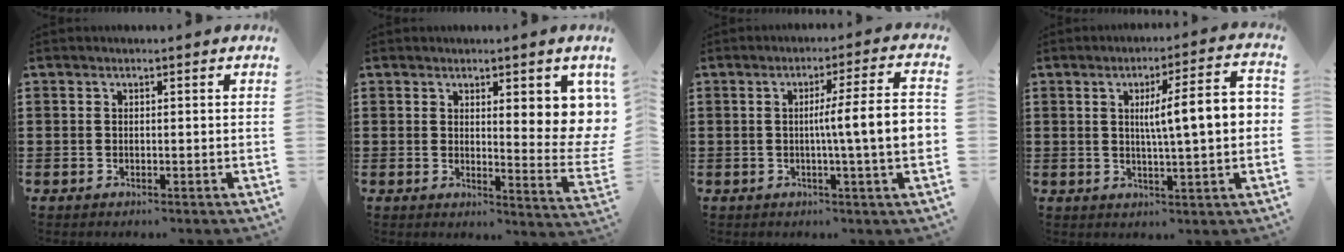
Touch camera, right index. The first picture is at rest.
{"total": 5.5, "force": [3.4, 1.4, 4.2], "torque": [-0.060, -0.027, 0.053]}
{"total": 8.4, "force": [-0.2, 0.0, 8.4], "torque": [-0.141, -0.007, -0.010]}
{"total": 9.4, "force": [1.1, 1.0, 9.3], "torque": [-0.162, 0.000, 0.011]}